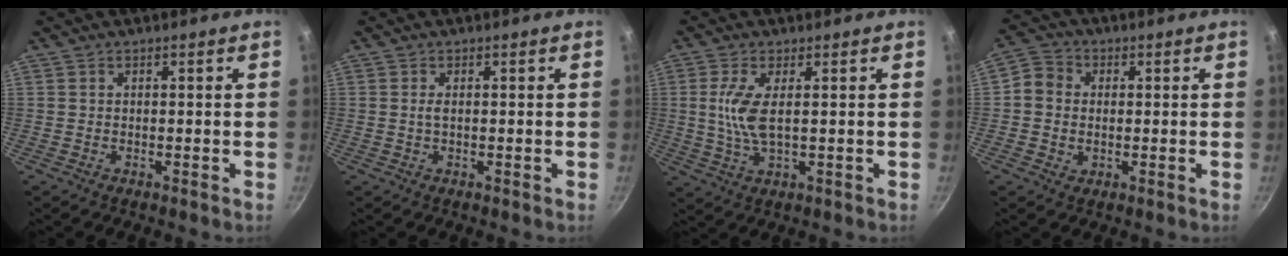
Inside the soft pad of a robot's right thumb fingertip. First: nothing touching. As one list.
[{"total": 1.1, "force": [0.1, 0.4, 1.0], "torque": [-0.020, 0.000, 0.002]}, {"total": 6.6, "force": [0.9, 2.2, 6.1], "torque": [-0.134, -0.004, 0.020]}, {"total": 3.8, "force": [-0.3, 3.2, 1.9], "torque": [-0.035, 0.010, -0.023]}]